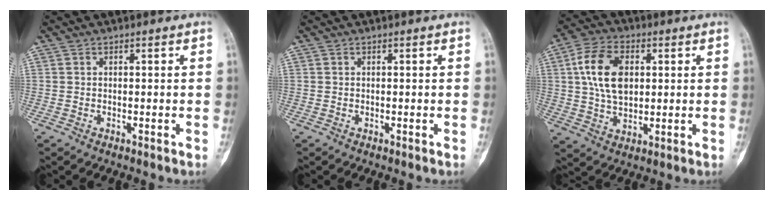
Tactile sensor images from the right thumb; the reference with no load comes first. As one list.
[{"total": 0.0}, {"total": 11.8, "force": [2.4, 7.5, 8.8], "torque": [-0.153, 0.003, 0.042]}]